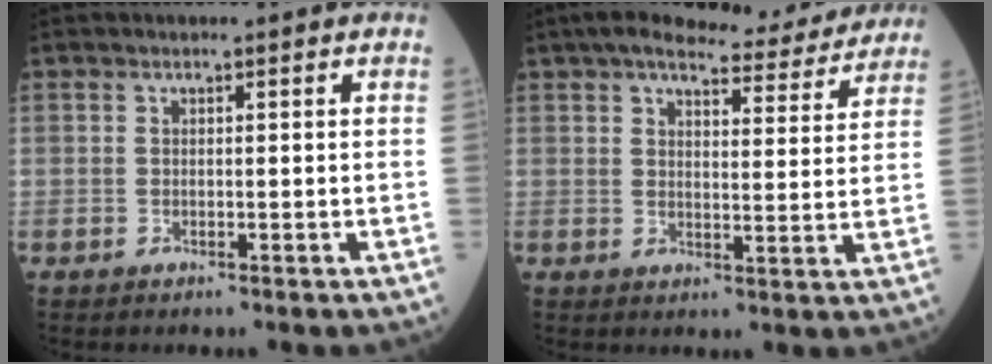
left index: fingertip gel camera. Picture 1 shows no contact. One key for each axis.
{"total": 13.4, "fx": 12.0, "fy": 2.7, "fz": 5.3, "tx": -0.063, "ty": 0.003, "tz": 0.145}